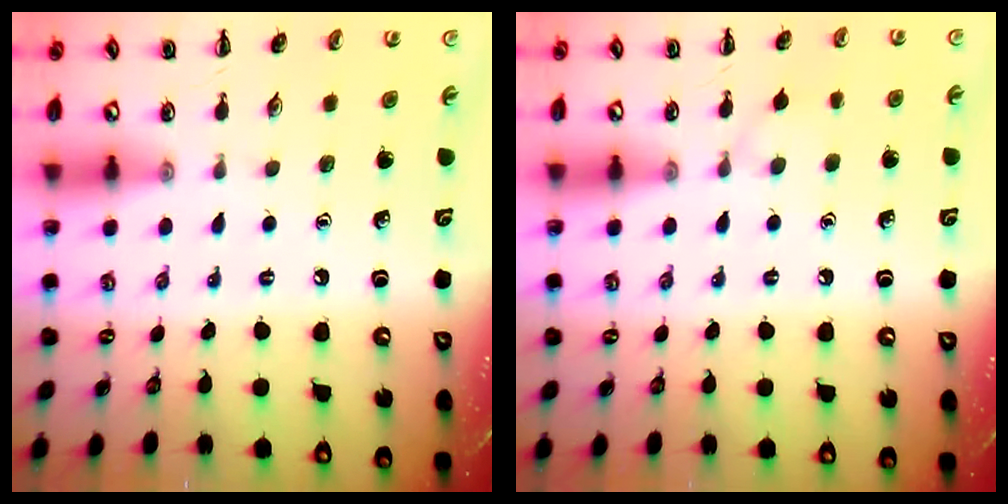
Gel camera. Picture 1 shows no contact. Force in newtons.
{"total": 5.0, "press": 4.8, "slide": 1.5}